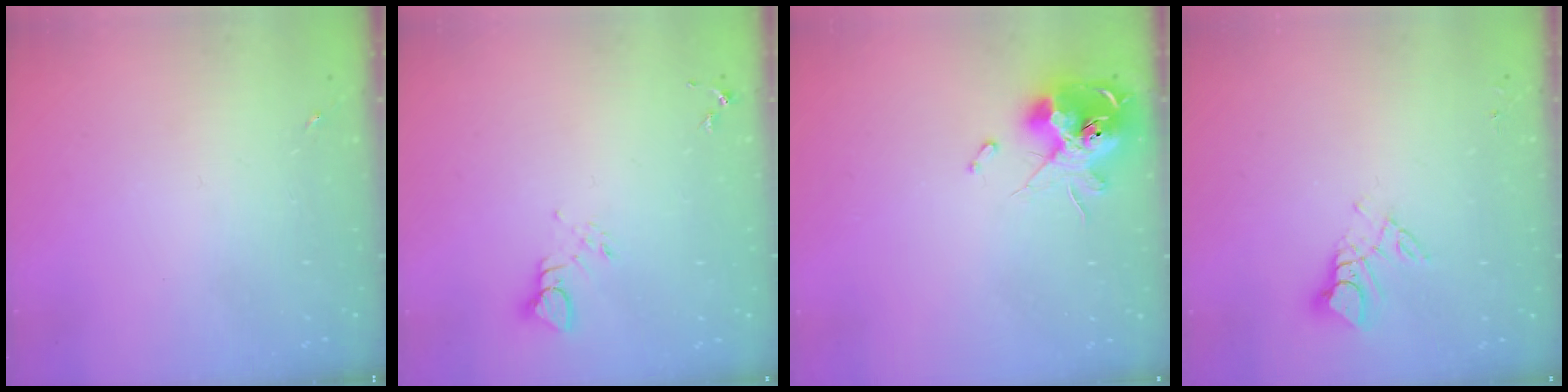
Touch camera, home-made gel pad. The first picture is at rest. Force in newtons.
{"total": 3.8, "press": 3.8, "slide": 0.5}
{"total": 13.9, "press": 13.8, "slide": 1.9}
{"total": 6.8, "press": 6.8, "slide": 0.5}